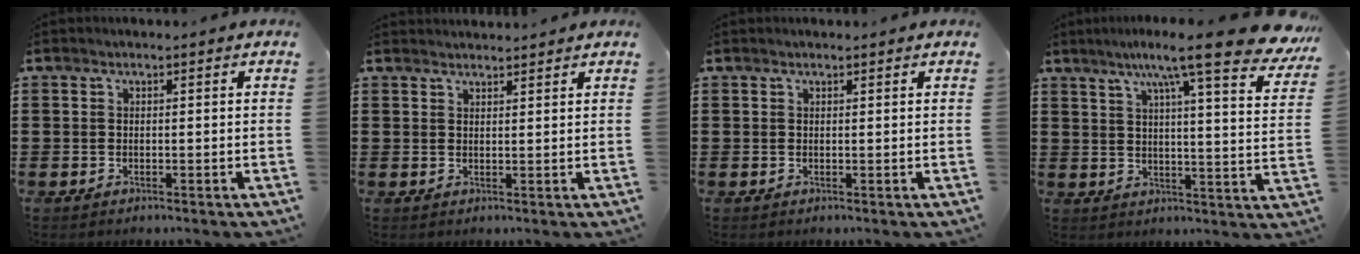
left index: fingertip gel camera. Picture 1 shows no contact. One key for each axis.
{"total": 1.6, "fx": 1.6, "fy": 0.1, "fz": 0.0, "tx": -0.004, "ty": 0.001, "tz": 0.031}
{"total": 0.0}
{"total": 11.8, "fx": 8.7, "fy": 0.3, "fz": 7.9, "tx": -0.140, "ty": -0.042, "tz": 0.136}